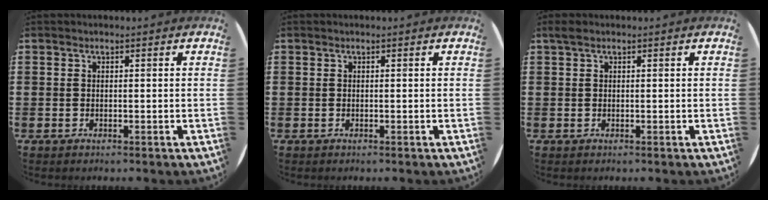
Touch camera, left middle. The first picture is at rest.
{"total": 0.0}
{"total": 0.7, "force": [0.4, 0.3, 0.4], "torque": [-0.008, 0.004, 0.007]}